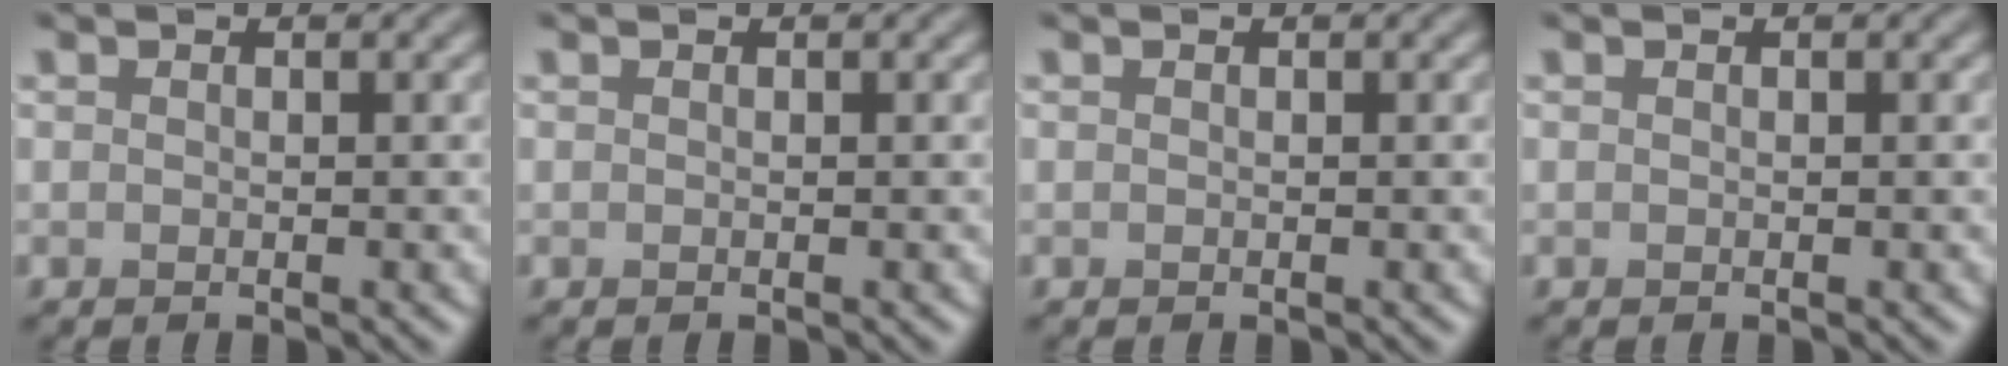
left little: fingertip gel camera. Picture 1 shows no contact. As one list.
[{"total": 0.0}, {"total": 0.0}, {"total": 0.0}]